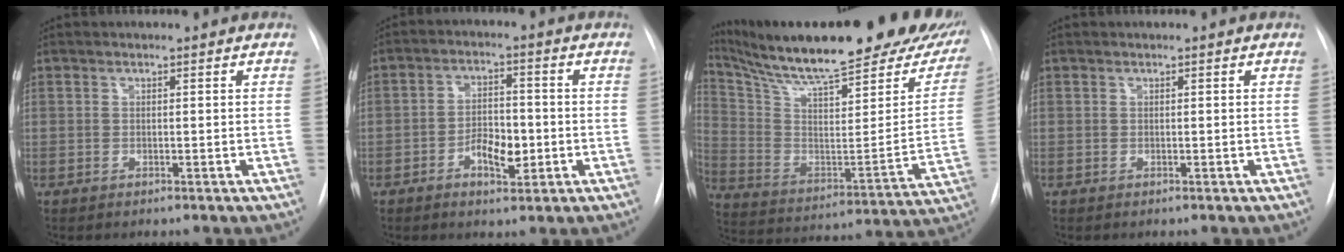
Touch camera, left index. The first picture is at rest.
{"total": 5.8, "force": [-2.4, 2.7, 4.6], "torque": [-0.080, 0.001, -0.037]}
{"total": 32.8, "force": [26.2, 6.4, 18.6], "torque": [-0.301, -0.055, 0.365]}
{"total": 0.0}